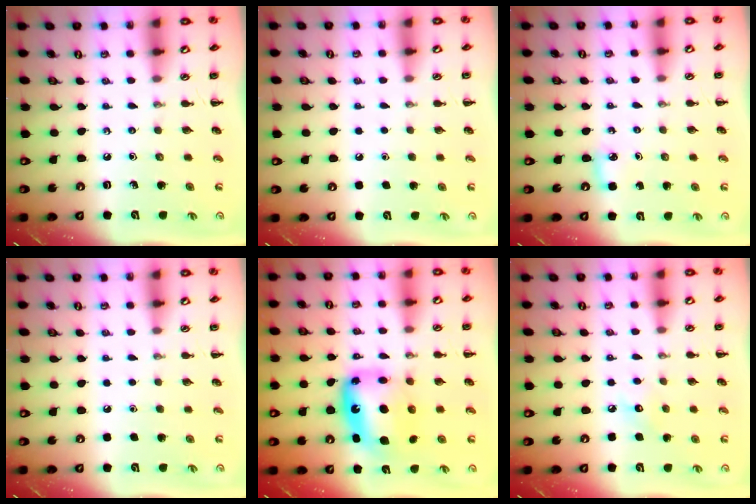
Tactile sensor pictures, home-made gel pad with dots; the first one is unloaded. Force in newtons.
{"total": 2.3, "press": 2.3, "slide": 0.1}
{"total": 3.9, "press": 3.7, "slide": 1.2}
{"total": 2.3, "press": 2.3, "slide": 0.1}
{"total": 11.5, "press": 11.0, "slide": 3.1}
{"total": 5.9, "press": 5.7, "slide": 1.4}